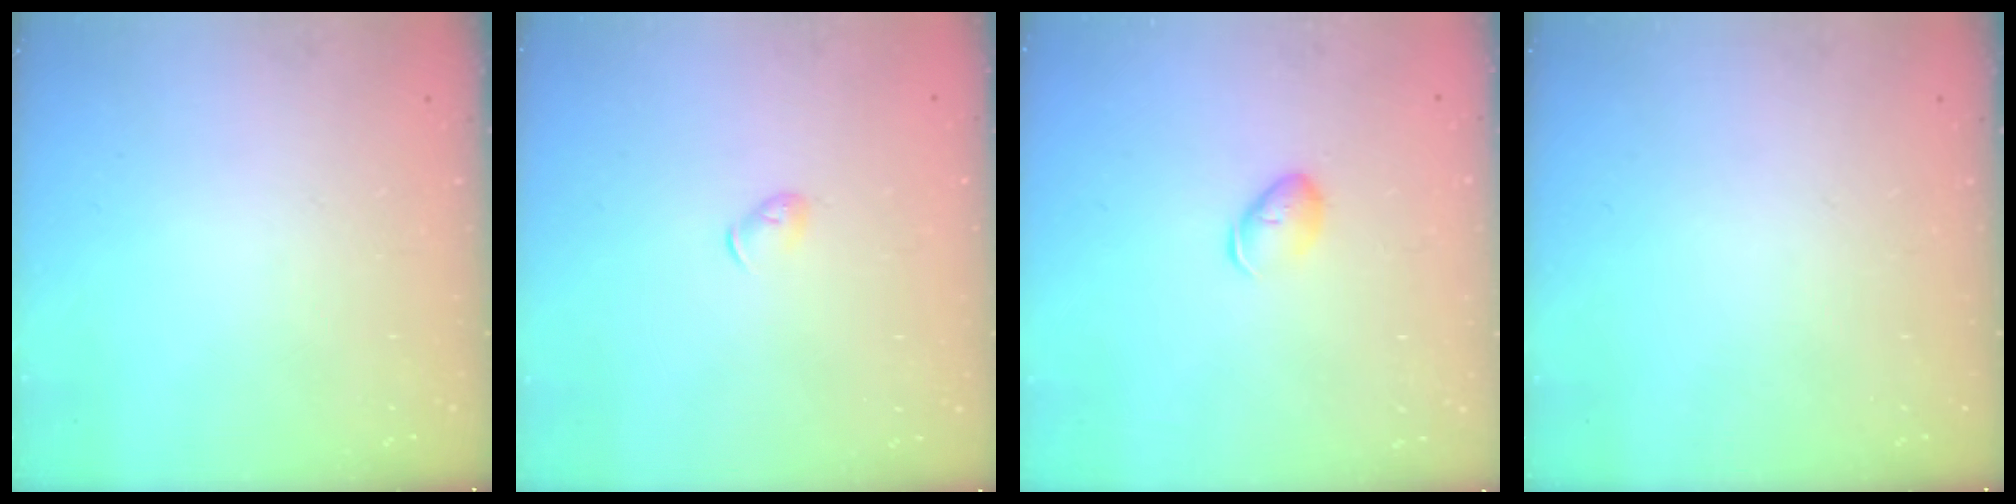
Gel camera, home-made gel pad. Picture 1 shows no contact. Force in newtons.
{"total": 3.5, "press": 3.4, "slide": 0.8}
{"total": 6.0, "press": 6.0, "slide": 0.7}
{"total": 0.0}